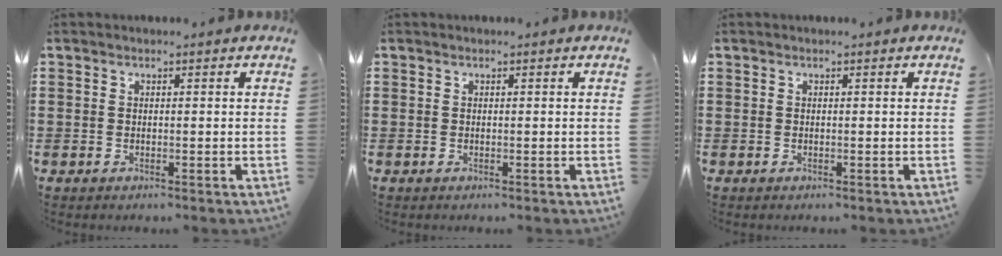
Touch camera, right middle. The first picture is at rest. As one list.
[{"total": 0.0}, {"total": 0.0}]